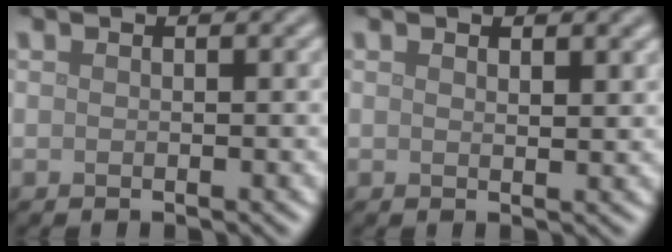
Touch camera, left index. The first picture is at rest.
{"total": 0.9, "force": [0.7, 0.3, 0.4], "torque": [-0.007, -0.002, 0.014]}